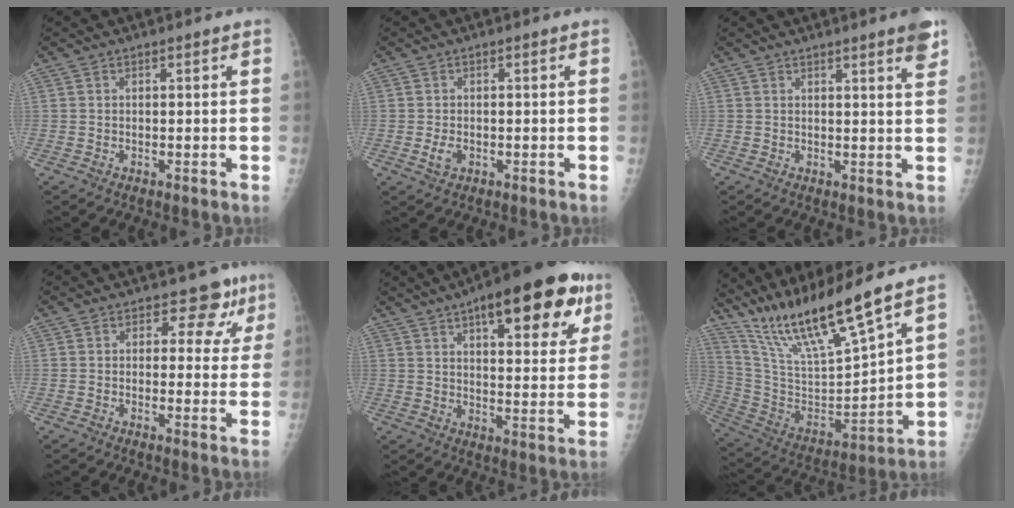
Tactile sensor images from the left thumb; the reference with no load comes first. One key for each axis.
{"total": 2.6, "fx": -0.7, "fy": 1.7, "fz": 1.8, "tx": -0.033, "ty": 0.000, "tz": -0.011}
{"total": 4.2, "fx": 2.7, "fy": 0.1, "fz": 3.1, "tx": -0.035, "ty": -0.015, "tz": 0.033}
{"total": 6.3, "fx": 3.4, "fy": 4.5, "fz": 2.9, "tx": 0.006, "ty": -0.009, "tz": 0.028}
{"total": 21.1, "fx": 10.7, "fy": 7.7, "fz": 16.5, "tx": -0.195, "ty": -0.017, "tz": 0.146}
{"total": 19.8, "fx": 15.5, "fy": 1.7, "fz": 12.2, "tx": -0.207, "ty": -0.073, "tz": 0.303}